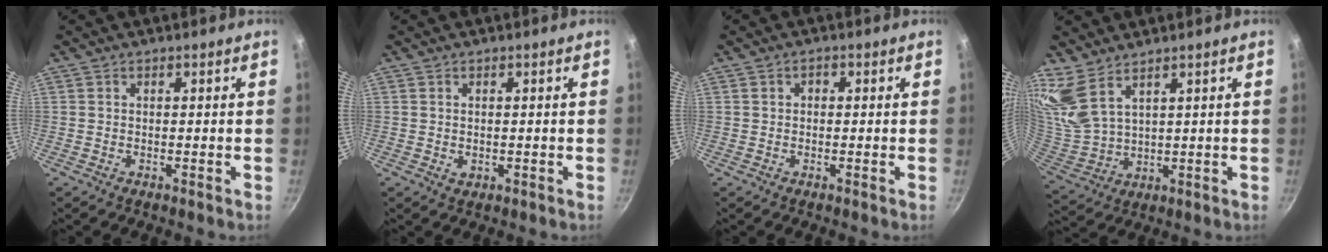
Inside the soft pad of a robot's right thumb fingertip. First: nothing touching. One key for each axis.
{"total": 1.2, "fx": 0.1, "fy": 0.9, "fz": 0.8, "tx": -0.012, "ty": -0.002, "tz": 0.003}
{"total": 1.2, "fx": 0.1, "fy": 1.0, "fz": 0.7, "tx": -0.009, "ty": 0.006, "tz": -0.001}
{"total": 9.3, "fx": 6.7, "fy": 3.9, "fz": 5.1, "tx": -0.099, "ty": -0.048, "tz": 0.154}